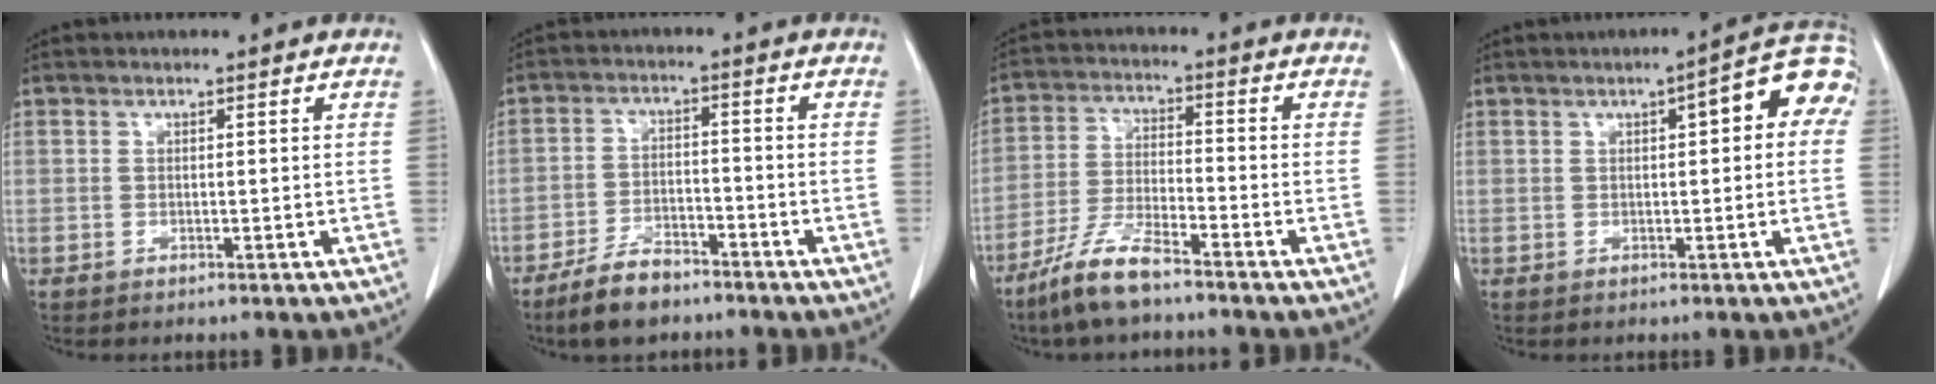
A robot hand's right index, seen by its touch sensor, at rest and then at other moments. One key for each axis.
{"total": 6.7, "fx": -5.4, "fy": 2.4, "fz": 3.2, "tx": -0.064, "ty": -0.005, "tz": -0.096}
{"total": 8.3, "fx": -6.4, "fy": 1.1, "fz": 5.1, "tx": -0.112, "ty": -0.018, "tz": -0.128}
{"total": 8.2, "fx": 2.2, "fy": 2.0, "fz": 7.7, "tx": -0.095, "ty": 0.030, "tz": 0.018}